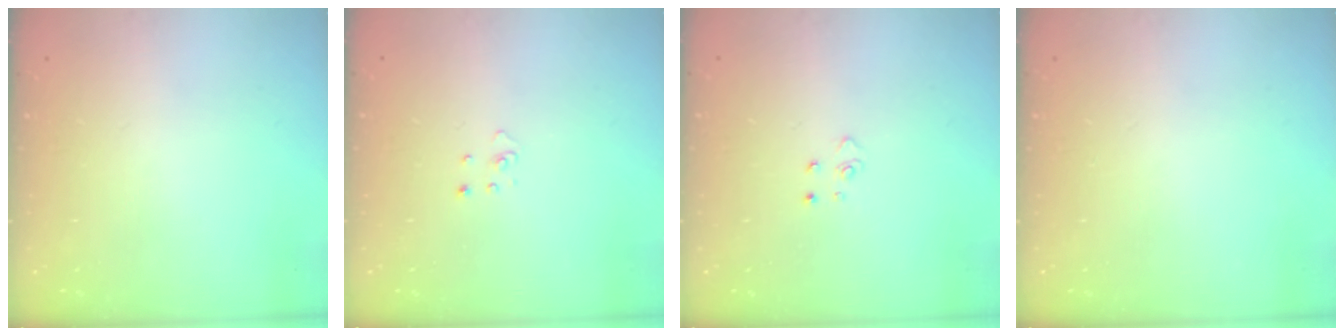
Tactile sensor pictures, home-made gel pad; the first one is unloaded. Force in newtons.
{"total": 2.2, "press": 2.2, "slide": 0.2}
{"total": 2.6, "press": 2.6, "slide": 0.3}
{"total": 0.0}